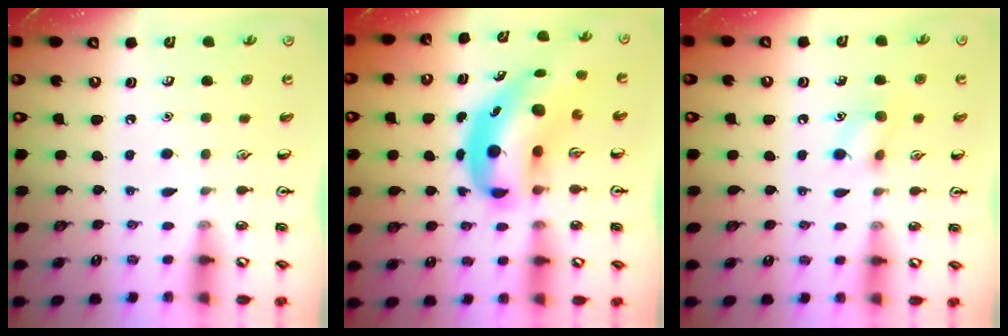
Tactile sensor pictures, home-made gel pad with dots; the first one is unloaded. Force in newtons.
{"total": 10.3, "press": 9.9, "slide": 2.9}
{"total": 7.9, "press": 7.8, "slide": 1.1}